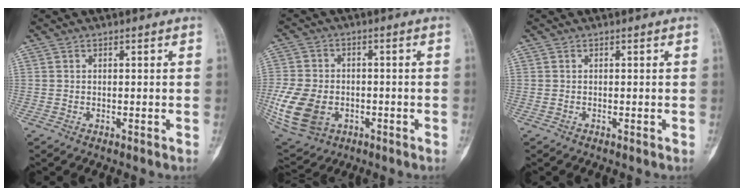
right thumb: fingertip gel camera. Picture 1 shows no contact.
{"total": 13.8, "force": [-3.5, 10.0, 8.8], "torque": [-0.182, 0.002, -0.051]}
{"total": 0.0}